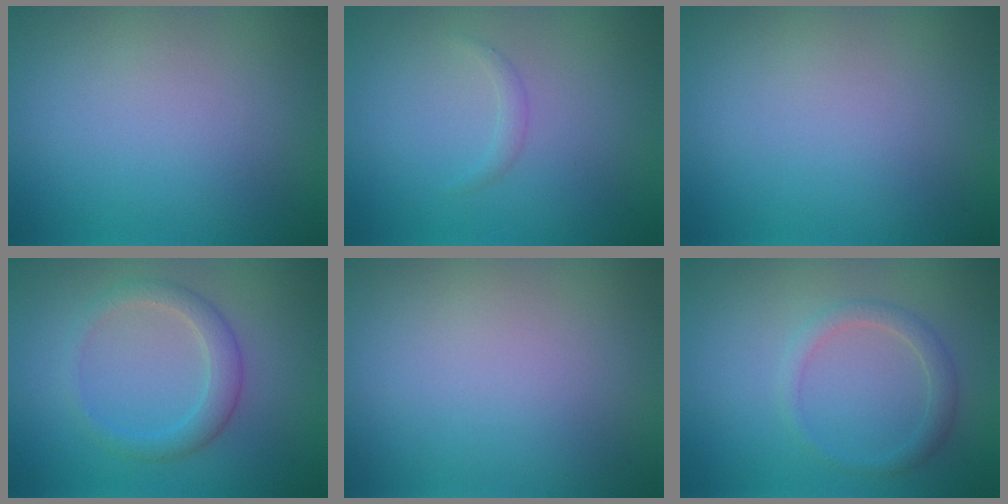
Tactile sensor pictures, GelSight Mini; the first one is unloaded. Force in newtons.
{"total": 0.8, "press": 0.8, "slide": 0.1}
{"total": 0.0}
{"total": 2.6, "press": 2.6, "slide": 0.2}
{"total": 0.0}
{"total": 1.8, "press": 1.8, "slide": 0.1}